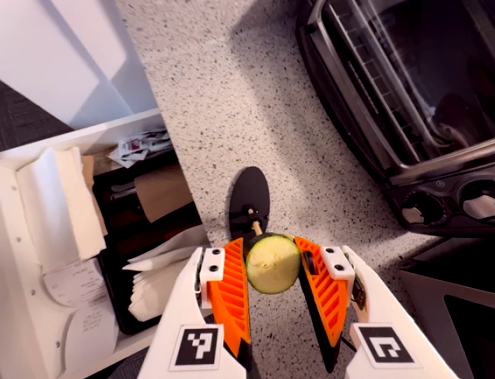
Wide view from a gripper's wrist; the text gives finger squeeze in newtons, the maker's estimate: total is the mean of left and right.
{"total": 8.3, "left": 8.4, "right": 8.2}